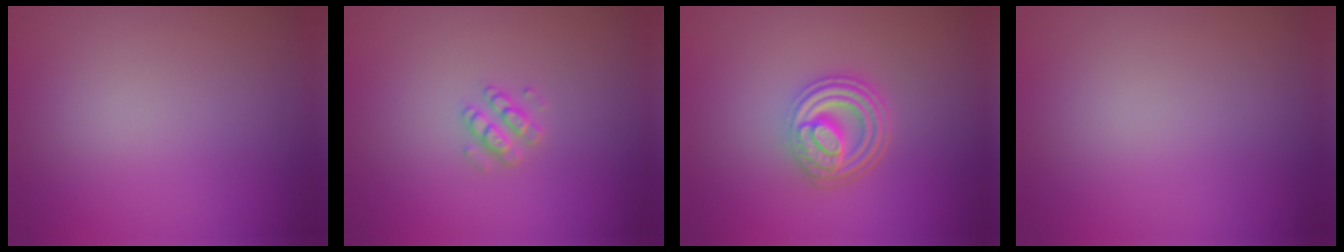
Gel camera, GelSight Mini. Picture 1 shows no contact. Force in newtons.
{"total": 1.9, "press": 1.9, "slide": 0.3}
{"total": 4.8, "press": 3.6, "slide": 3.1}
{"total": 0.0}